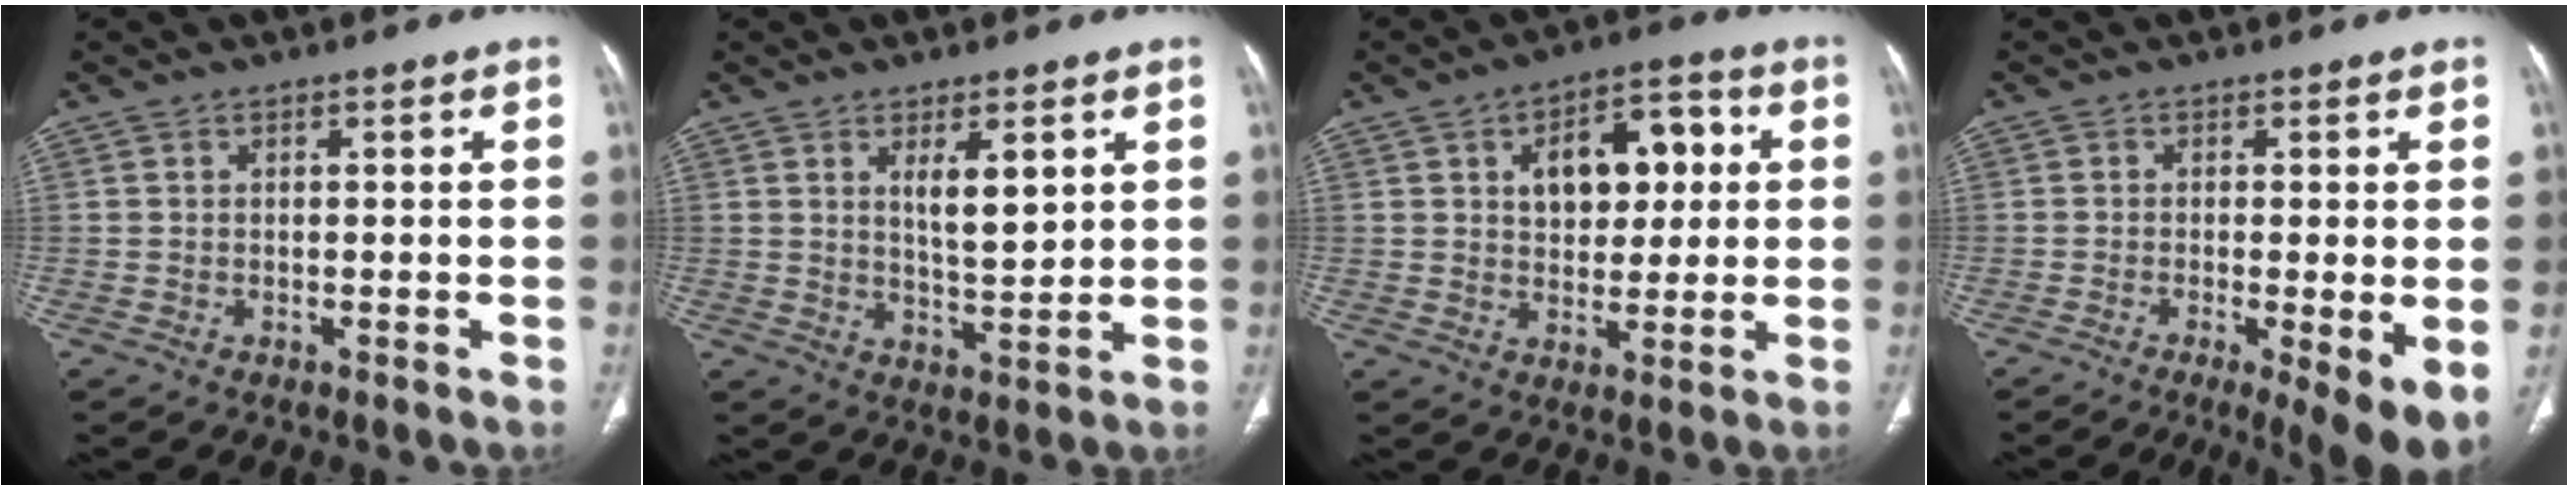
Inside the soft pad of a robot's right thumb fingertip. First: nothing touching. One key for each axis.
{"total": 6.8, "fx": 2.7, "fy": 2.2, "fz": 5.8, "tx": -0.084, "ty": -0.028, "tz": 0.050}
{"total": 12.1, "fx": 3.0, "fy": 7.5, "fz": 9.1, "tx": -0.091, "ty": 0.010, "tz": 0.043}
{"total": 7.9, "fx": -2.8, "fy": 1.4, "fz": 7.3, "tx": -0.113, "ty": -0.018, "tz": -0.046}